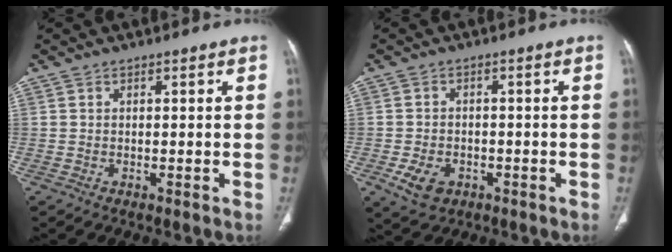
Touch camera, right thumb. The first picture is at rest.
{"total": 5.6, "force": [-2.3, 4.1, 3.2], "torque": [-0.053, 0.008, -0.032]}